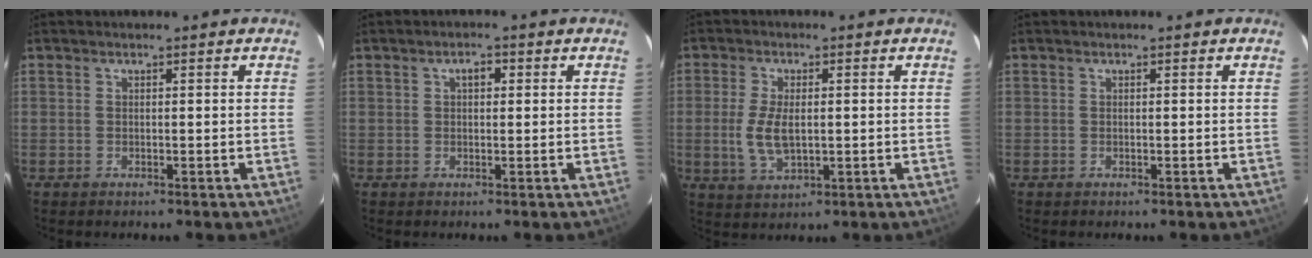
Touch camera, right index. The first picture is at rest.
{"total": 2.0, "force": [0.6, 1.3, 1.4], "torque": [-0.022, 0.010, 0.008]}
{"total": 6.8, "force": [-0.5, 3.3, 6.0], "torque": [-0.127, -0.007, -0.006]}
{"total": 0.0}